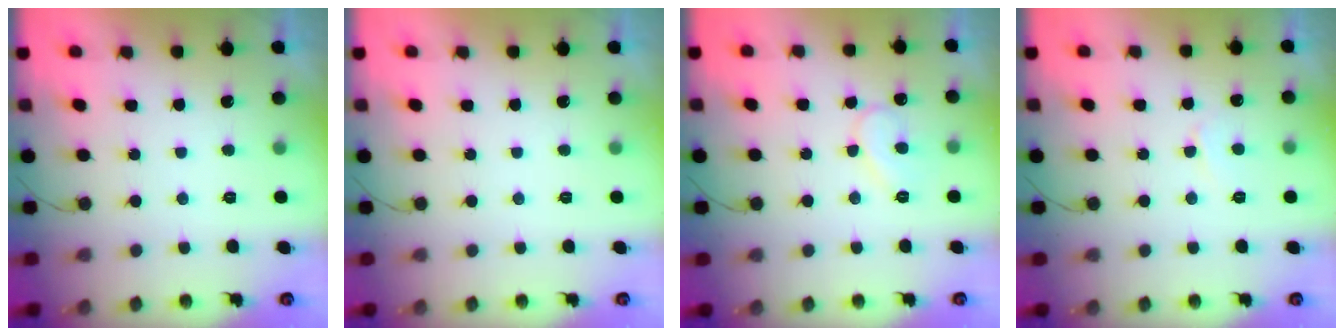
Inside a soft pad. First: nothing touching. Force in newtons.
{"total": 0.0}
{"total": 8.8, "press": 8.7, "slide": 0.8}
{"total": 3.7, "press": 3.7, "slide": 0.3}